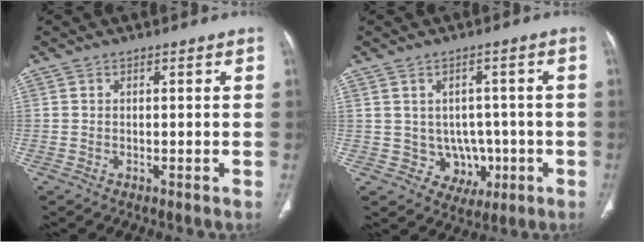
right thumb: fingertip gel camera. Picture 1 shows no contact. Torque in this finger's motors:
{"motor_torque": [0.10, -0.14, -0.43, -0.15, 0.02]}